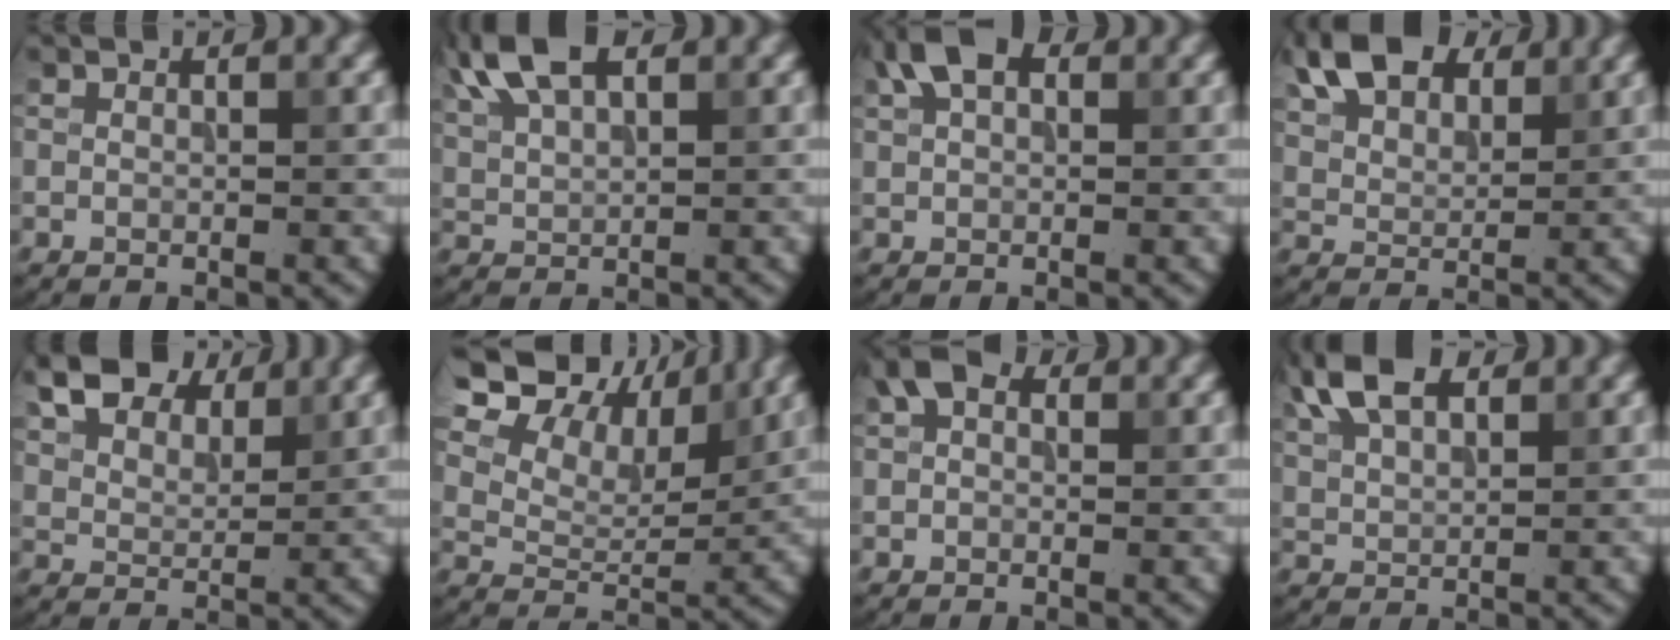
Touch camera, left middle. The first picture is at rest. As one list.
[{"total": 6.6, "force": [3.9, 2.9, 4.6], "torque": [-0.108, 0.021, 0.071]}, {"total": 3.9, "force": [1.9, 2.4, 2.5], "torque": [-0.046, 0.009, 0.027]}, {"total": 7.3, "force": [4.4, 4.0, 4.1], "torque": [-0.091, 0.013, 0.081]}, {"total": 7.0, "force": [5.1, 3.4, 3.4], "torque": [-0.071, 0.016, 0.087]}, {"total": 12.4, "force": [7.8, 7.4, 6.3], "torque": [-0.116, 0.025, 0.134]}, {"total": 2.2, "force": [0.8, 1.5, 1.4], "torque": [-0.016, 0.007, 0.002]}, {"total": 6.3, "force": [3.8, 2.9, 4.1], "torque": [-0.097, 0.018, 0.071]}]